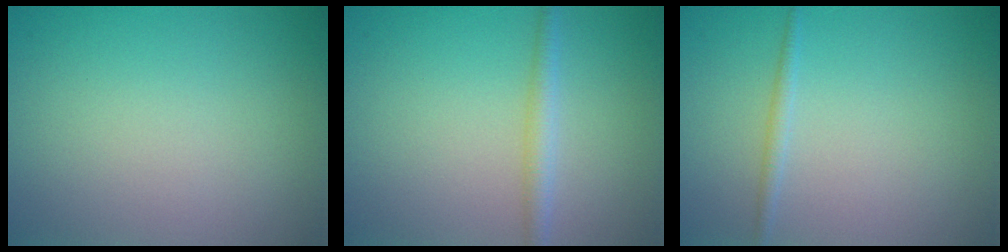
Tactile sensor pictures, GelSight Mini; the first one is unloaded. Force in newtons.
{"total": 2.0, "press": 2.0, "slide": 0.1}
{"total": 1.0, "press": 1.0, "slide": 0.0}